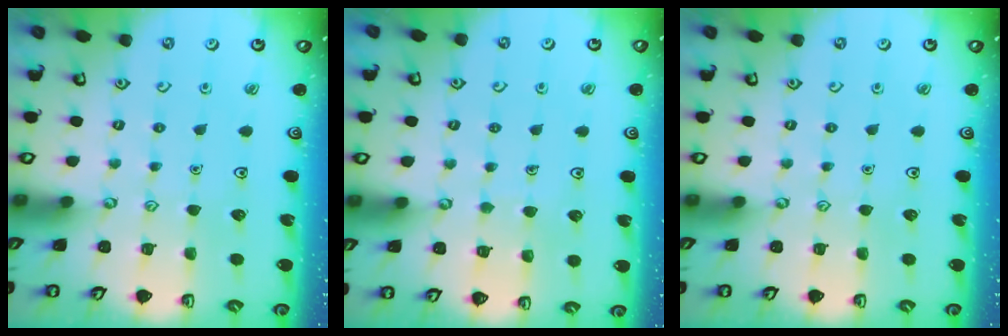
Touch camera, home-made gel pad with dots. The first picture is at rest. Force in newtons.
{"total": 3.8, "press": 3.7, "slide": 0.2}
{"total": 0.0}